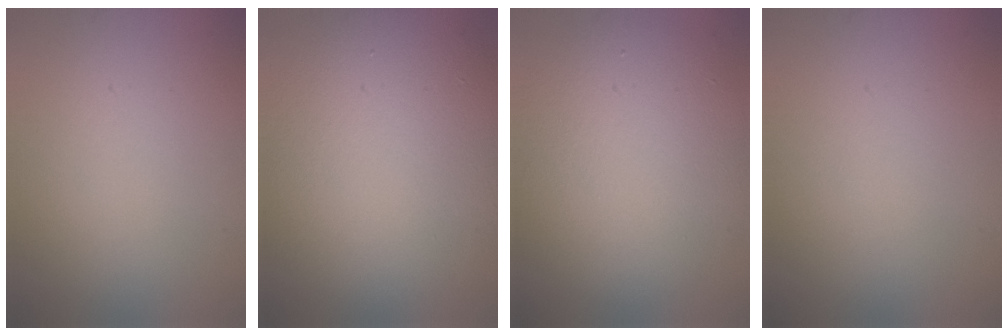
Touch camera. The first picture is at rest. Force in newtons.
{"total": 13.7, "press": 13.6, "slide": 1.4}
{"total": 9.8, "press": 9.8, "slide": 0.9}
{"total": 0.0}